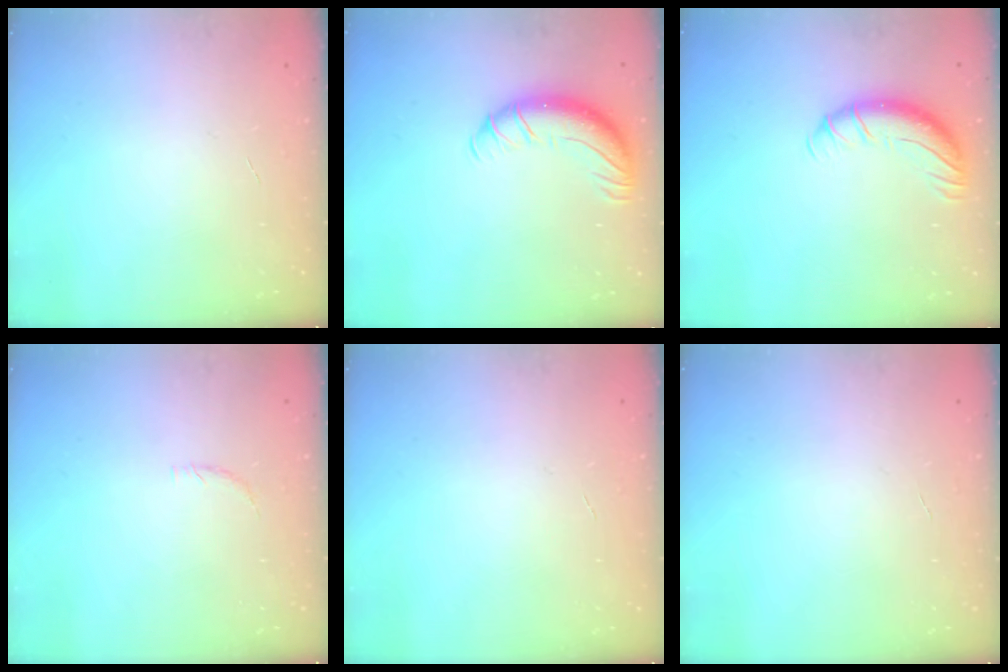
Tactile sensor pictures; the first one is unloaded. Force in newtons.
{"total": 11.1, "press": 10.9, "slide": 2.4}
{"total": 9.5, "press": 9.3, "slide": 1.7}
{"total": 5.3, "press": 5.1, "slide": 1.4}
{"total": 0.0}
{"total": 0.0}